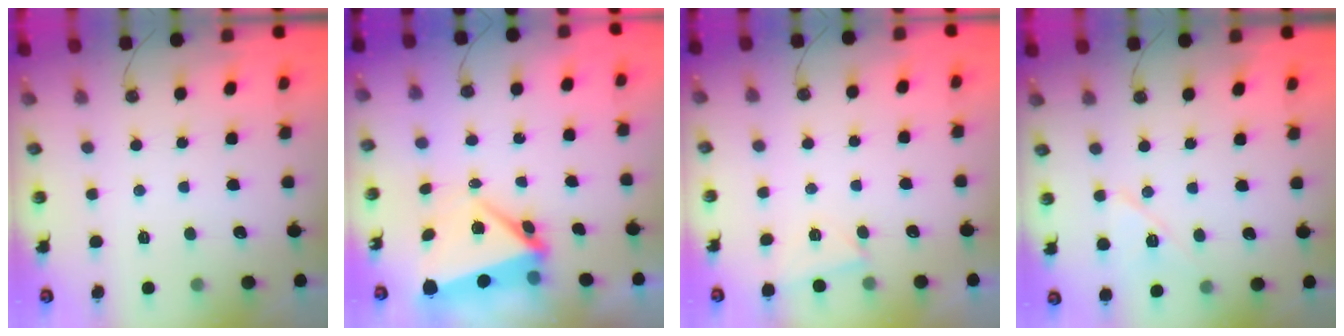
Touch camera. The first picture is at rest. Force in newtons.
{"total": 6.0, "press": 5.7, "slide": 1.8}
{"total": 2.6, "press": 2.5, "slide": 0.3}
{"total": 9.0, "press": 8.5, "slide": 3.0}